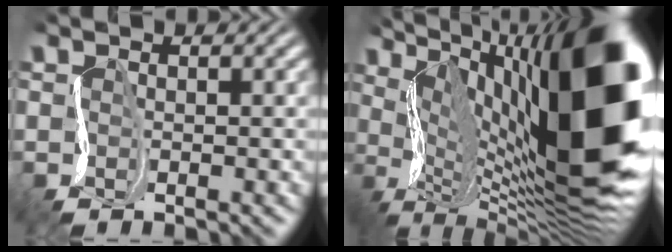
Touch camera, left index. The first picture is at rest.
{"total": 20.1, "force": [4.3, 8.0, 18.0], "torque": [-0.272, 0.027, 0.078]}